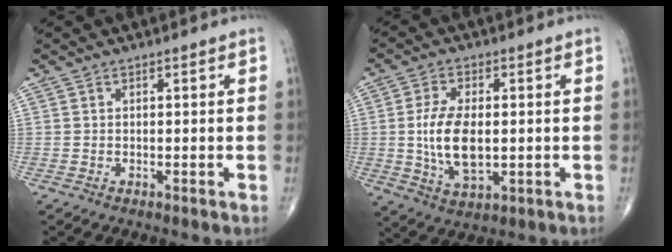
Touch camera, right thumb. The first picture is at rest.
{"total": 10.4, "force": [-0.3, 5.3, 9.0], "torque": [-0.169, -0.008, -0.001]}